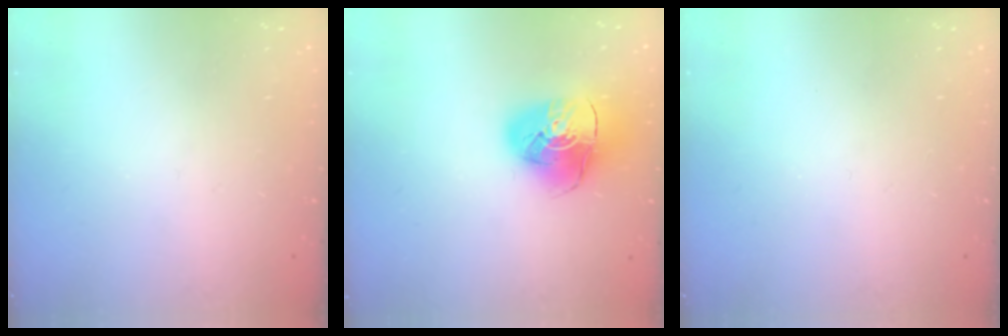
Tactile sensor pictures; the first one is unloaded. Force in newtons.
{"total": 12.2, "press": 12.1, "slide": 1.6}
{"total": 0.0}